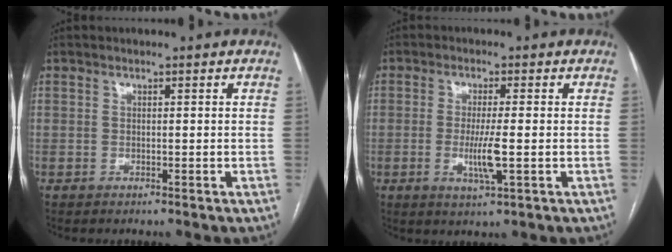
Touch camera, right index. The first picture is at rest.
{"total": 5.1, "force": [-1.0, 0.2, 5.0], "torque": [-0.101, -0.013, -0.017]}